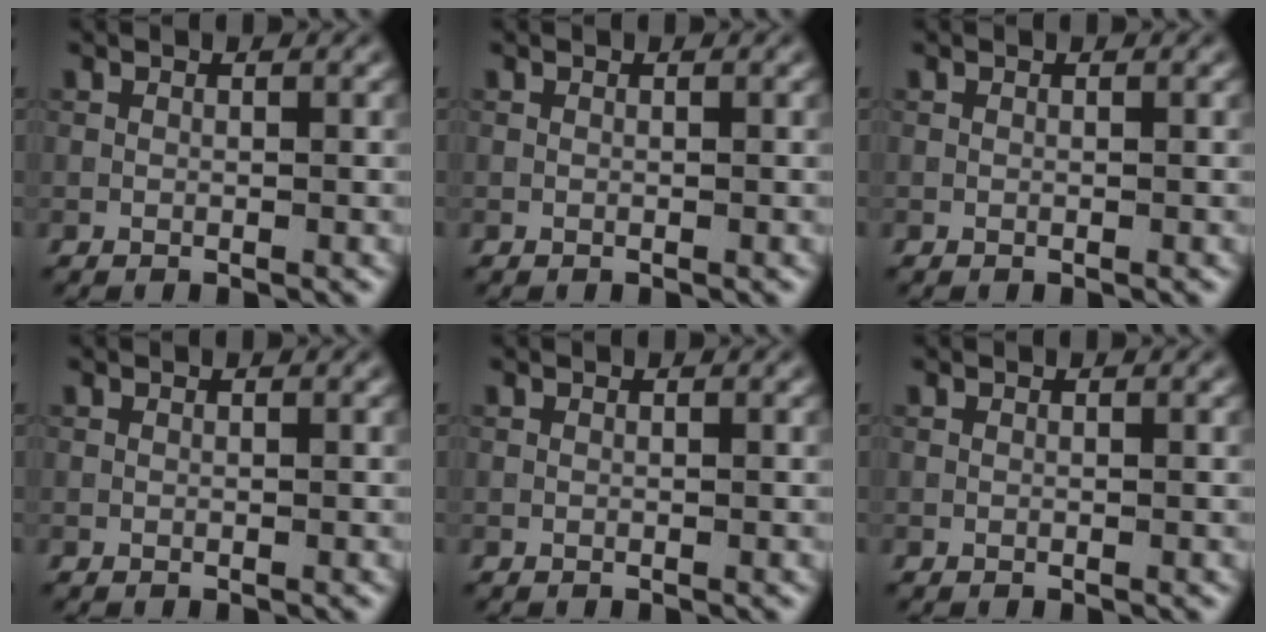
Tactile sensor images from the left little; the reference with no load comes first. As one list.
[{"total": 0.0}, {"total": 0.0}, {"total": 0.0}, {"total": 0.0}, {"total": 0.0}]